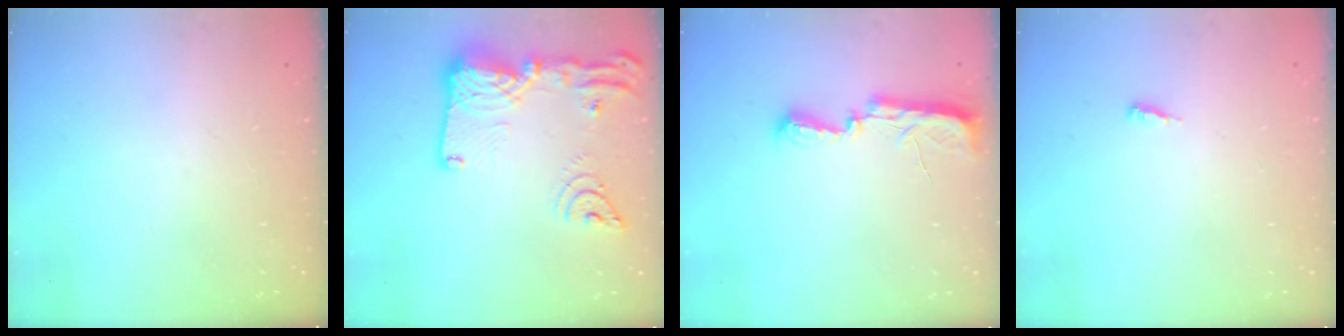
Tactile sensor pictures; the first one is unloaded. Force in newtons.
{"total": 21.3, "press": 21.2, "slide": 2.4}
{"total": 10.5, "press": 8.9, "slide": 5.5}
{"total": 3.1, "press": 3.1, "slide": 0.3}